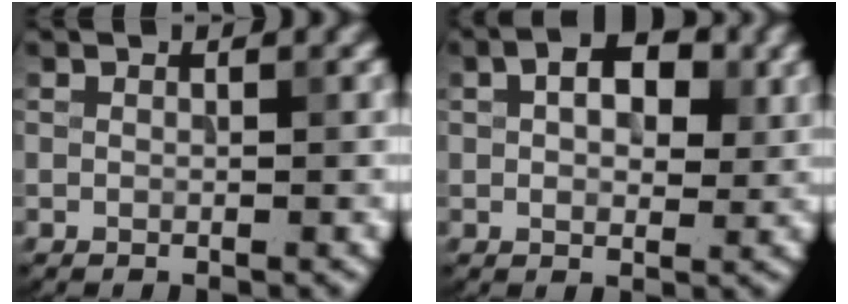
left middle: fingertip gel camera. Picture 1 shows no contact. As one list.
[{"total": 5.0, "force": [1.6, 3.0, 3.8], "torque": [-0.049, 0.003, 0.017]}]